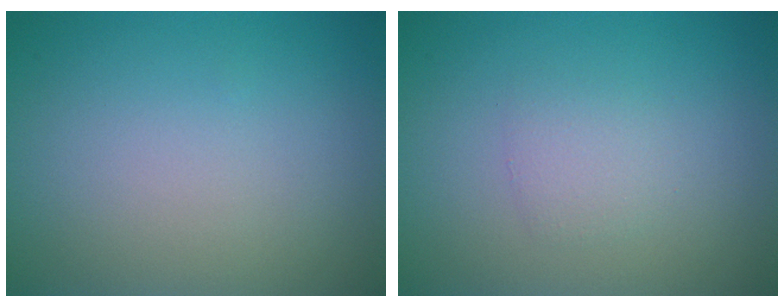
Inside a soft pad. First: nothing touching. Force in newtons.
{"total": 1.4, "press": 1.4, "slide": 0.1}